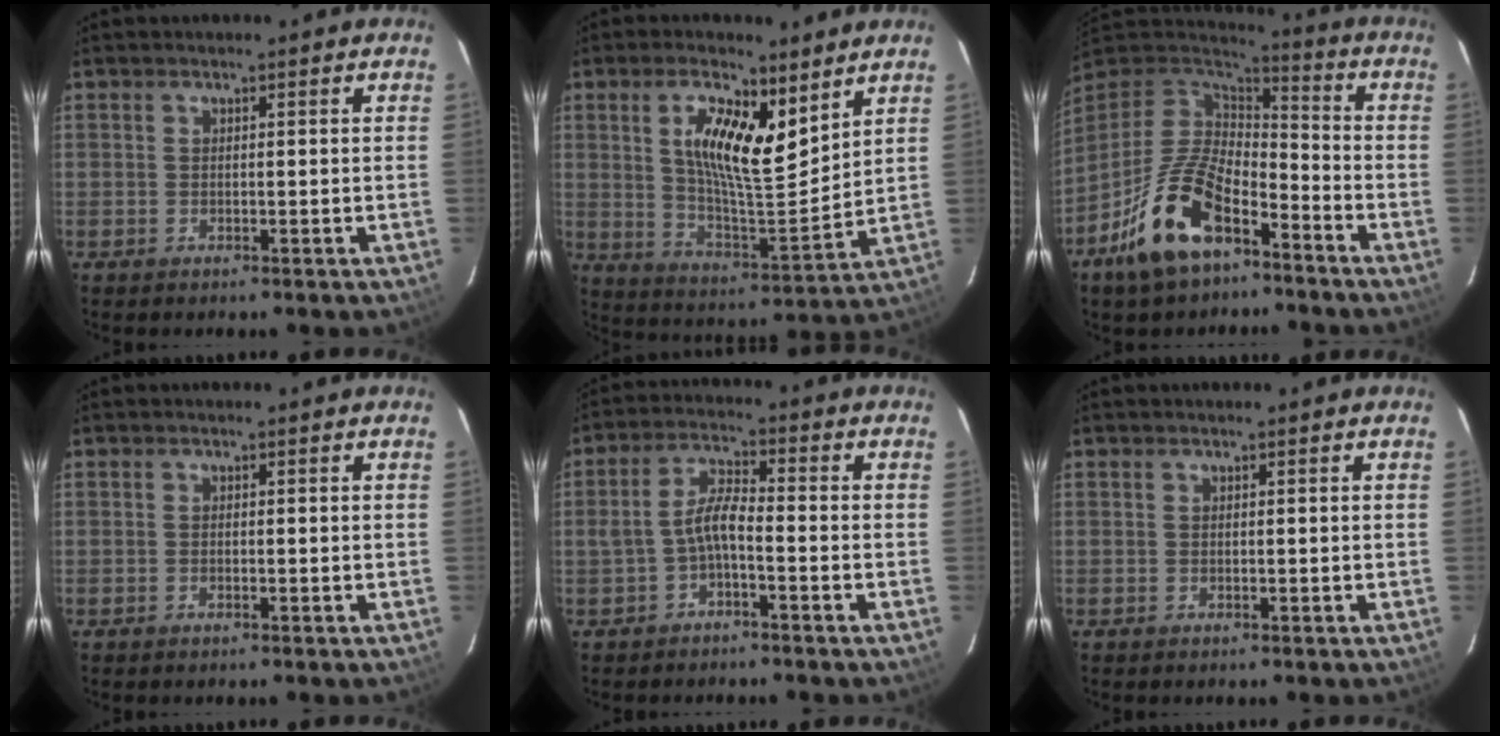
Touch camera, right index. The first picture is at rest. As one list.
[{"total": 13.8, "force": [6.6, 4.4, 11.3], "torque": [-0.196, 0.002, 0.119]}, {"total": 17.7, "force": [-10.2, 8.3, 11.9], "torque": [-0.245, -0.006, -0.189]}, {"total": 0.0}, {"total": 4.8, "force": [-2.2, 1.2, 4.1], "torque": [-0.090, 0.014, -0.040]}, {"total": 0.0}]